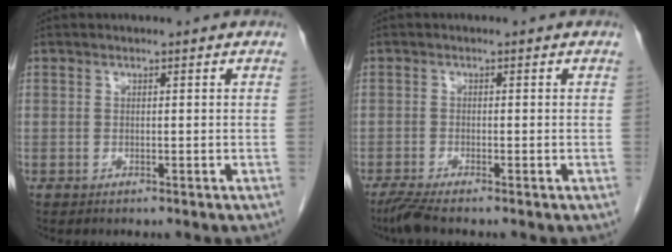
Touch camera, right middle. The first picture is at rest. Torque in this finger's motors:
{"motor_torque": [-0.37, -0.08, 0.03, 0.00]}